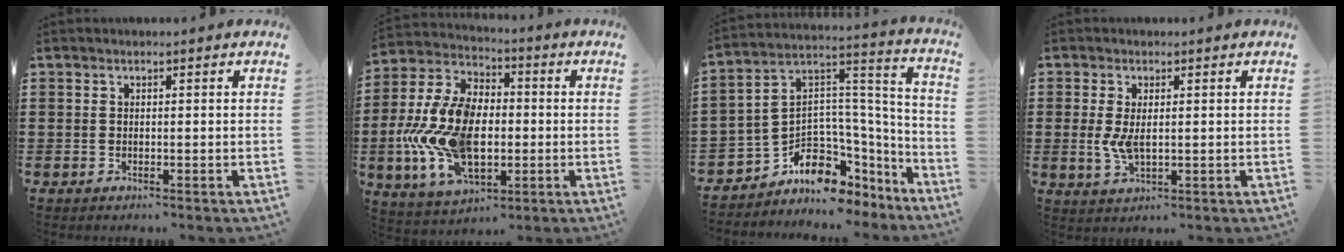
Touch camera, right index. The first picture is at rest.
{"total": 14.4, "force": [-2.1, 8.9, 11.2], "torque": [-0.278, -0.005, -0.041]}
{"total": 6.7, "force": [-2.6, 5.6, 2.4], "torque": [-0.069, -0.020, -0.040]}
{"total": 4.1, "force": [0.4, 1.7, 3.7], "torque": [-0.090, -0.004, 0.003]}